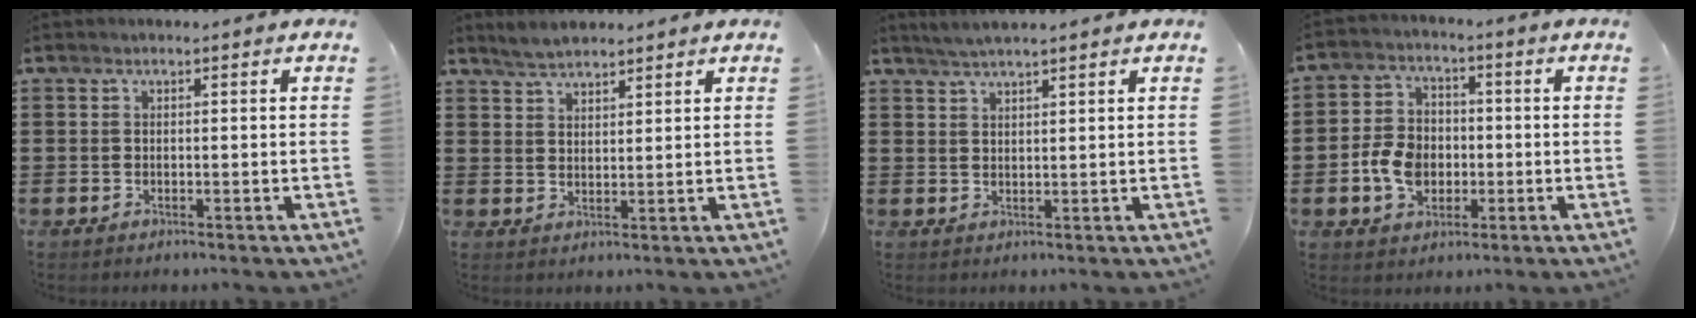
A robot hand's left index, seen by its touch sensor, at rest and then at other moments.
{"total": 3.2, "force": [3.0, 0.8, 0.7], "torque": [-0.022, 0.000, 0.057]}
{"total": 2.2, "force": [2.0, -0.1, 0.8], "torque": [-0.019, 0.004, 0.037]}
{"total": 7.0, "force": [-1.5, 5.4, 4.2], "torque": [-0.101, 0.009, -0.031]}